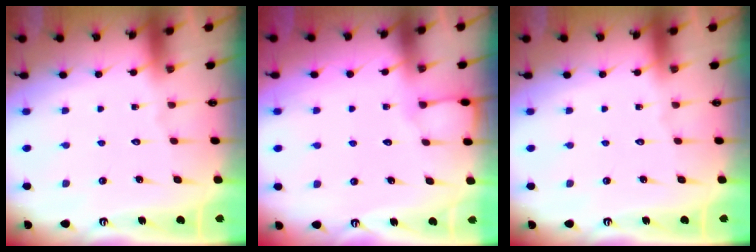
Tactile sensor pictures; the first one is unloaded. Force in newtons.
{"total": 2.9, "press": 2.9, "slide": 0.5}
{"total": 0.0}